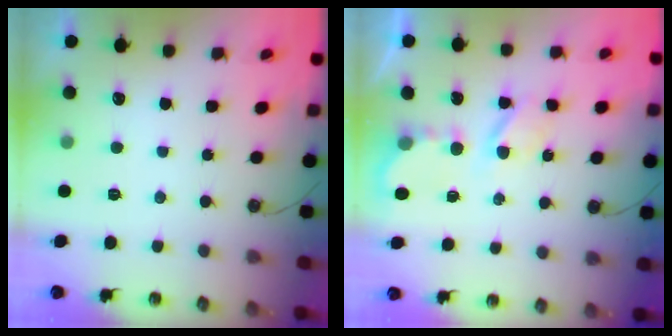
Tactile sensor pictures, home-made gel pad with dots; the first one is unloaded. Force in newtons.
{"total": 5.7, "press": 5.7, "slide": 0.2}